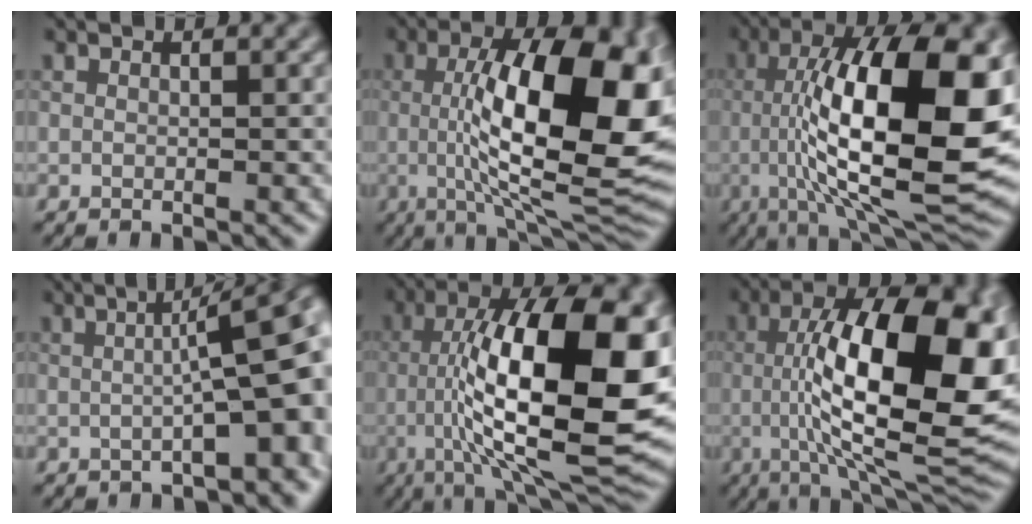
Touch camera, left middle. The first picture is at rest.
{"total": 15.1, "force": [0.6, 5.2, 14.1], "torque": [-0.202, 0.004, 0.005]}
{"total": 16.4, "force": [-0.2, 5.2, 15.6], "torque": [-0.244, 0.021, -0.005]}
{"total": 9.5, "force": [-0.6, 2.7, 9.0], "torque": [-0.109, 0.016, -0.010]}
{"total": 16.5, "force": [-0.9, 5.0, 15.7], "torque": [-0.246, 0.029, -0.014]}
{"total": 16.8, "force": [0.6, 5.8, 15.8], "torque": [-0.237, 0.019, 0.006]}